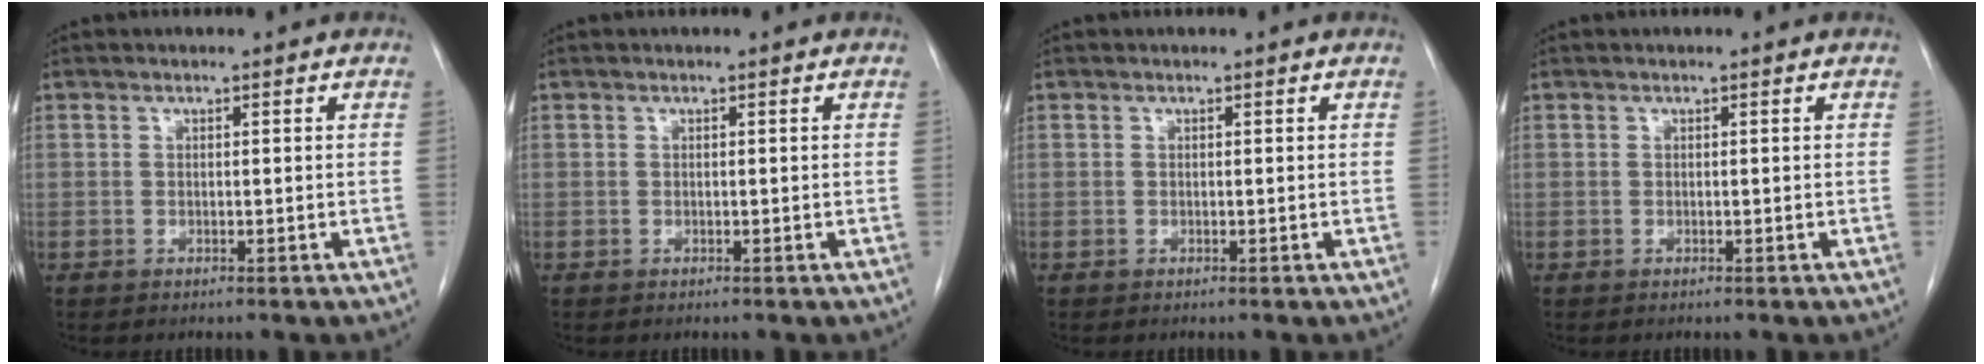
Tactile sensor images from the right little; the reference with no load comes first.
{"total": 0.0}
{"total": 0.0}
{"total": 0.0}